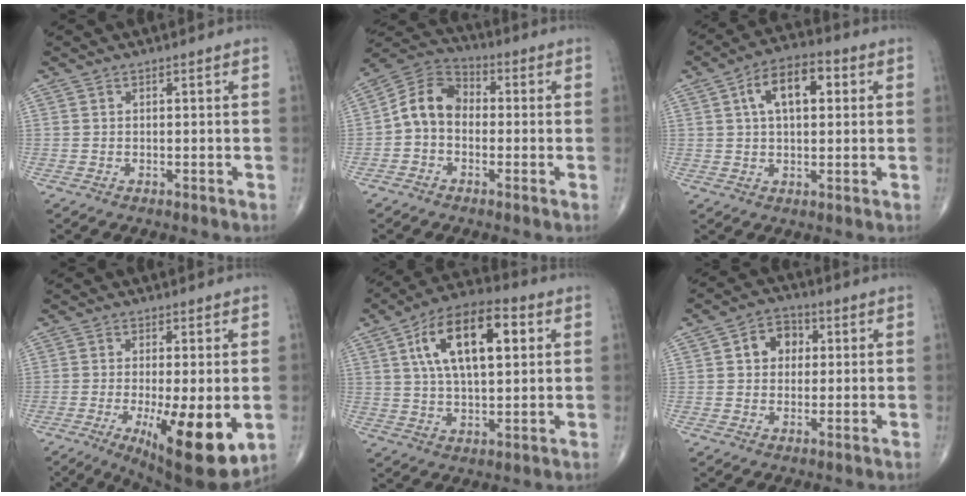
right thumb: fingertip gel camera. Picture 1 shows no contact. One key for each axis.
{"total": 8.8, "fx": -1.0, "fy": 6.7, "fz": 5.7, "tx": -0.087, "ty": 0.034, "tz": -0.038}
{"total": 10.4, "fx": 2.8, "fy": 5.5, "fz": 8.4, "tx": -0.127, "ty": 0.018, "tz": 0.039}
{"total": 14.7, "fx": -3.6, "fy": 4.0, "fz": 13.7, "tx": -0.195, "ty": -0.028, "tz": -0.043}
{"total": 17.2, "fx": 5.1, "fy": 7.9, "fz": 14.4, "tx": -0.231, "ty": 0.007, "tz": 0.082}
{"total": 6.4, "fx": 1.3, "fy": 5.2, "fz": 3.6, "tx": -0.028, "ty": 0.009, "tz": 0.014}